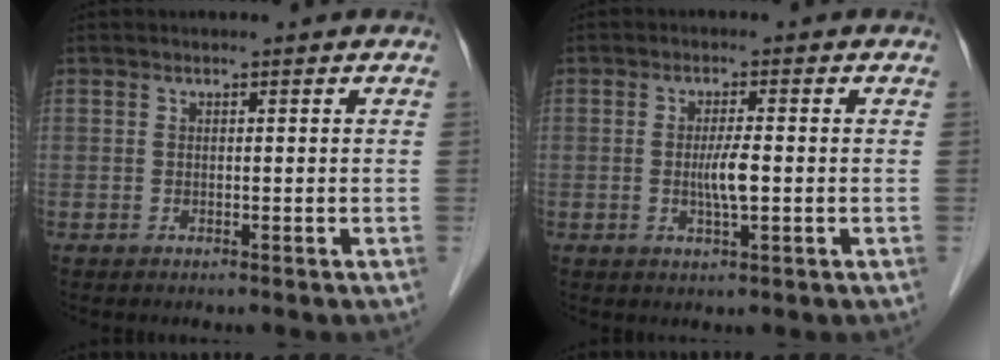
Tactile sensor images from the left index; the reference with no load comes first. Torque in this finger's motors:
{"motor_torque": [0.27, 0.13, 0.10, 0.05]}